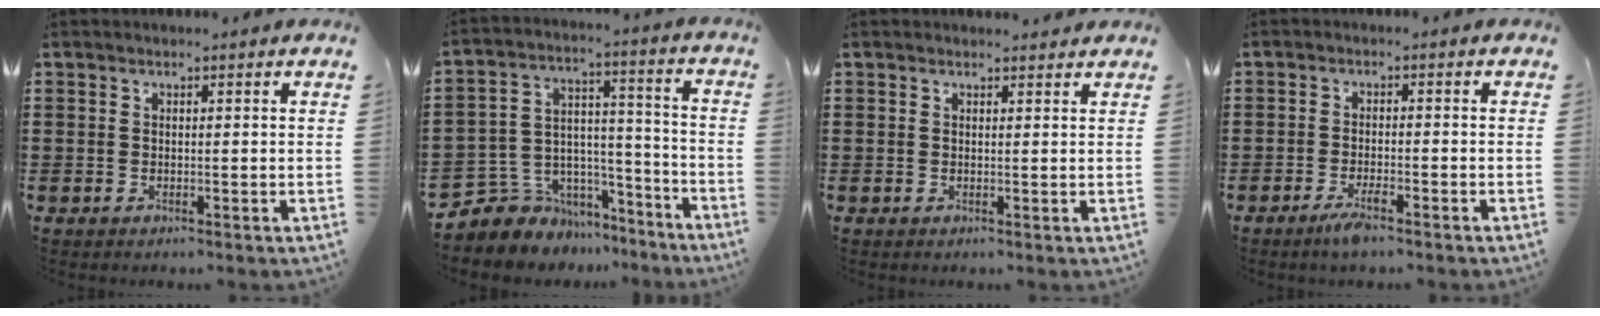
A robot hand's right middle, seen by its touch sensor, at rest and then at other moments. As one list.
[{"total": 6.2, "force": [-4.6, 4.1, -0.5], "torque": [-0.017, 0.003, -0.090]}, {"total": 0.9, "force": [0.8, 0.3, 0.1], "torque": [0.004, -0.002, 0.014]}, {"total": 2.9, "force": [-2.0, 0.3, 2.1], "torque": [-0.049, -0.004, -0.040]}]